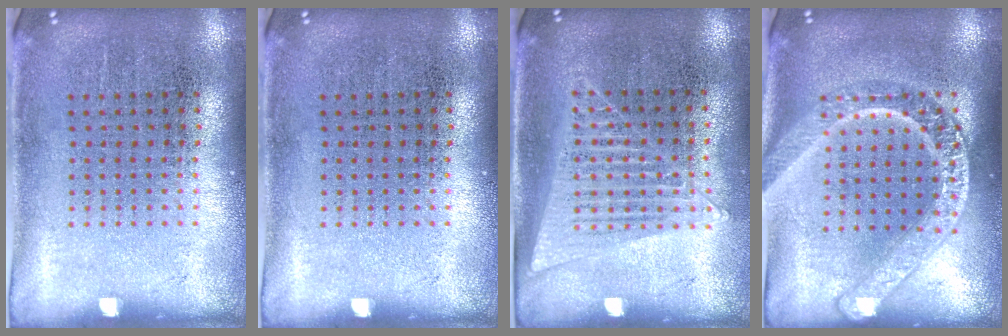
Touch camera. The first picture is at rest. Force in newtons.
{"total": 0.0}
{"total": 1.2, "press": 1.2, "slide": 0.4}
{"total": 3.3, "press": 3.3, "slide": 0.4}